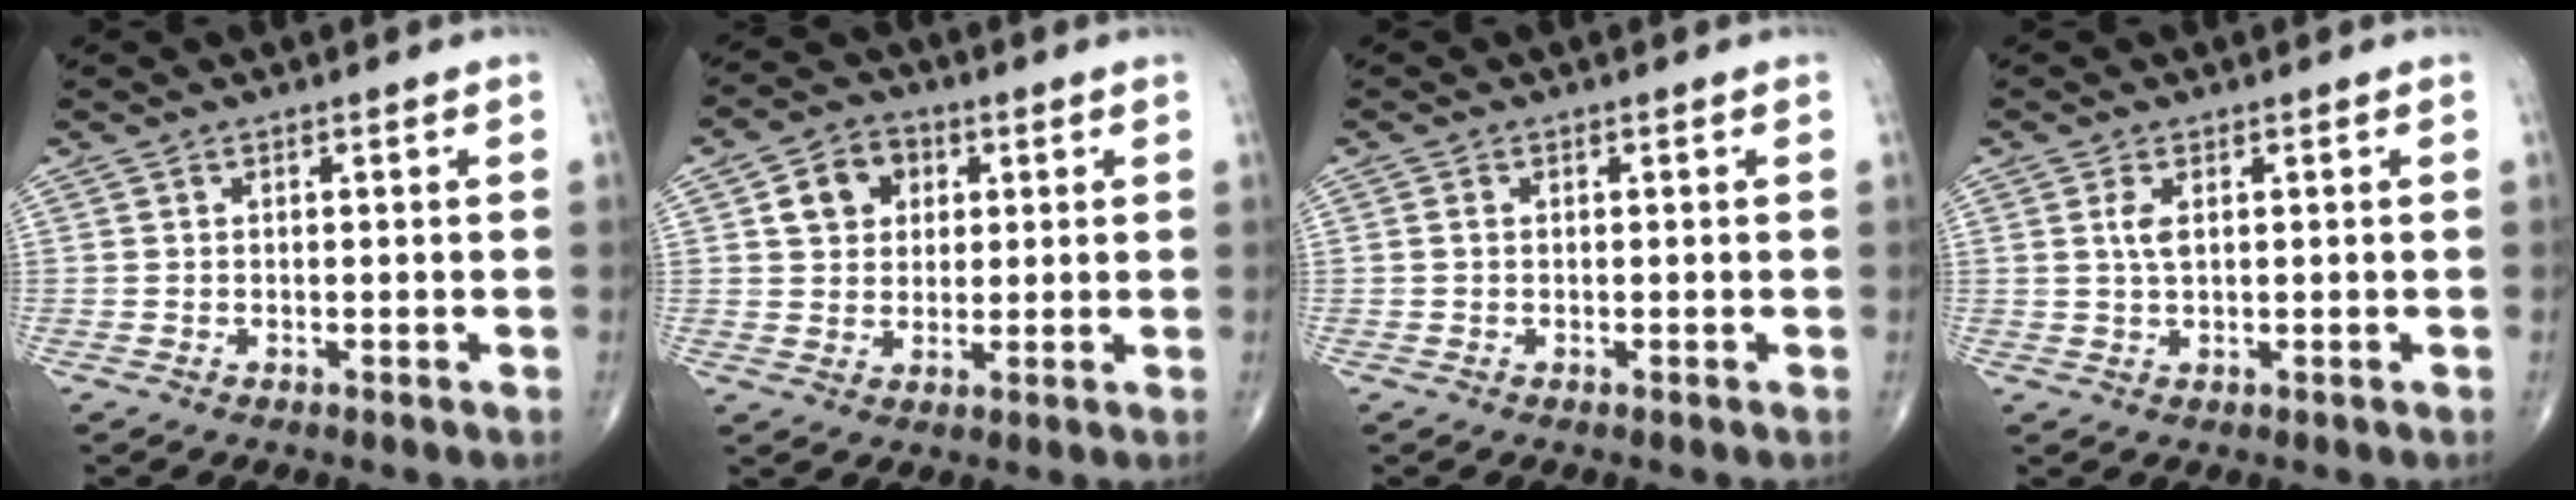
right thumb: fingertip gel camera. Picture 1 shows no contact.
{"total": 7.6, "force": [2.3, 6.2, 3.7], "torque": [-0.031, -0.001, 0.035]}
{"total": 0.7, "force": [0.0, 0.5, 0.4], "torque": [-0.009, 0.000, 0.000]}
{"total": 2.5, "force": [0.7, 1.1, 2.1], "torque": [-0.047, 0.002, 0.017]}